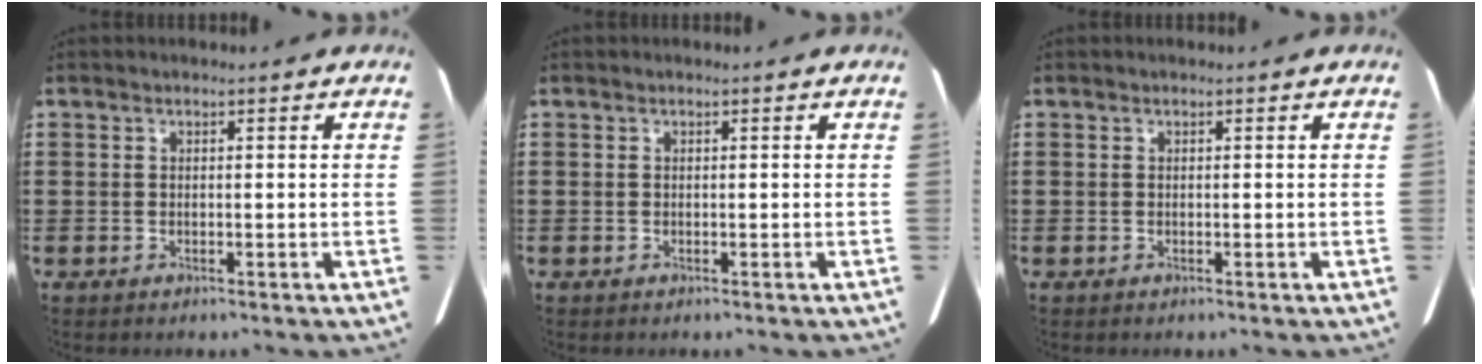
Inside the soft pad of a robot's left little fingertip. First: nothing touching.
{"total": 0.0}
{"total": 0.0}